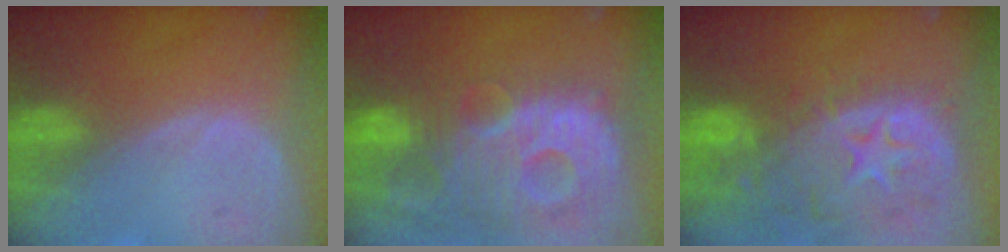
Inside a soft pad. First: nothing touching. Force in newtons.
{"total": 13.8, "press": 12.0, "slide": 6.8}
{"total": 14.0, "press": 11.3, "slide": 8.2}